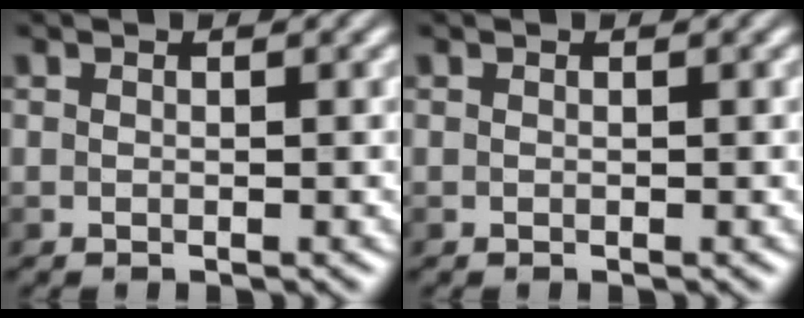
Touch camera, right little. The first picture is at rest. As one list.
[{"total": 0.0}]